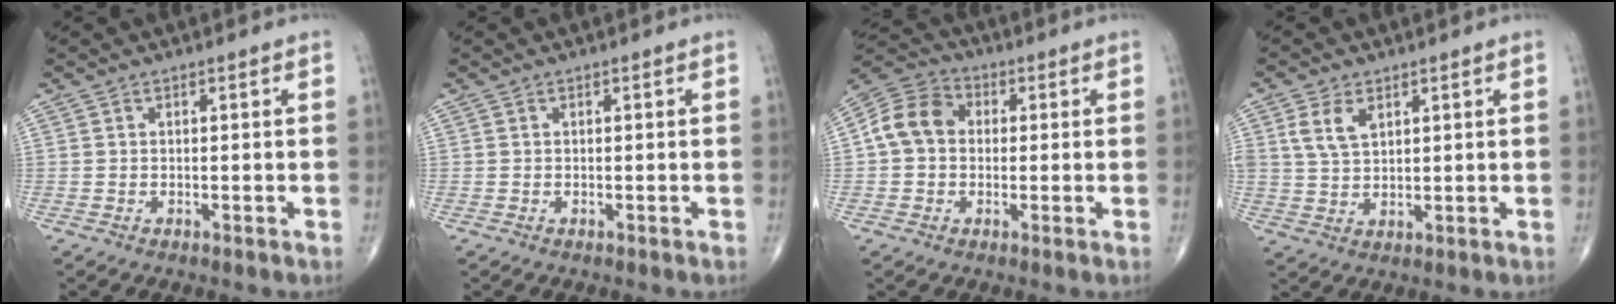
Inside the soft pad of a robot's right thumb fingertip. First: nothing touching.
{"total": 0.0}
{"total": 9.3, "force": [0.5, 7.5, 5.5], "torque": [-0.094, 0.028, -0.004]}
{"total": 5.5, "force": [2.4, 3.2, 3.8], "torque": [-0.068, -0.007, 0.053]}